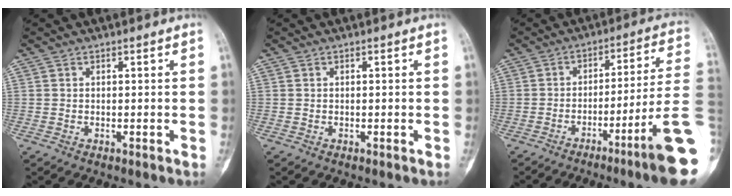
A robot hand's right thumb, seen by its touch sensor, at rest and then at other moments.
{"total": 0.0}
{"total": 16.0, "force": [-6.5, -0.5, 14.6], "torque": [-0.173, 0.033, -0.100]}